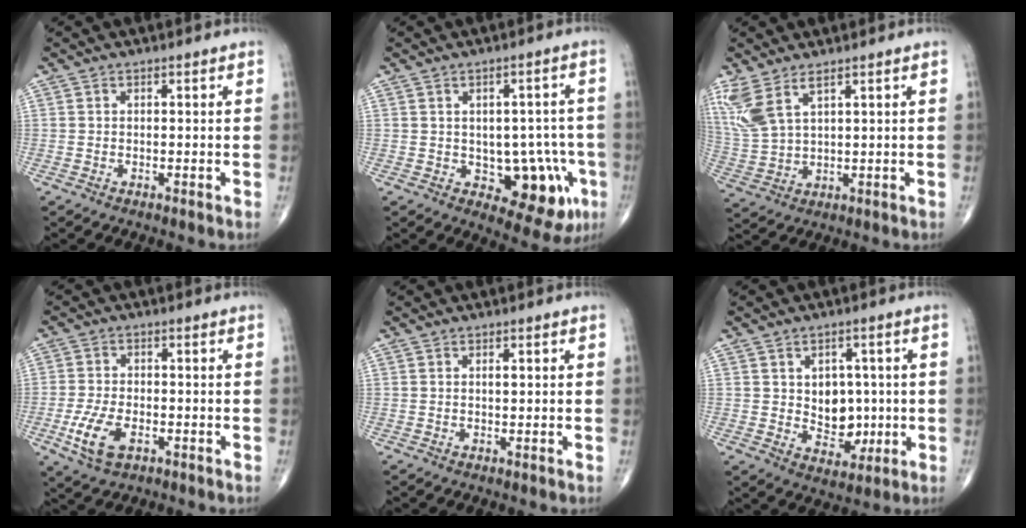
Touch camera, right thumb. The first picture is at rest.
{"total": 11.8, "force": [-2.9, 6.7, 9.2], "torque": [-0.066, 0.010, -0.023]}
{"total": 8.5, "force": [5.1, 3.0, 6.1], "torque": [-0.151, -0.015, 0.120]}
{"total": 7.3, "force": [-2.7, 3.8, 5.6], "torque": [-0.120, 0.004, -0.045]}
{"total": 1.0, "force": [0.3, 0.4, 0.9], "torque": [-0.013, 0.002, 0.002]}
{"total": 8.5, "force": [0.4, 6.5, 5.4], "torque": [-0.033, -0.006, 0.017]}